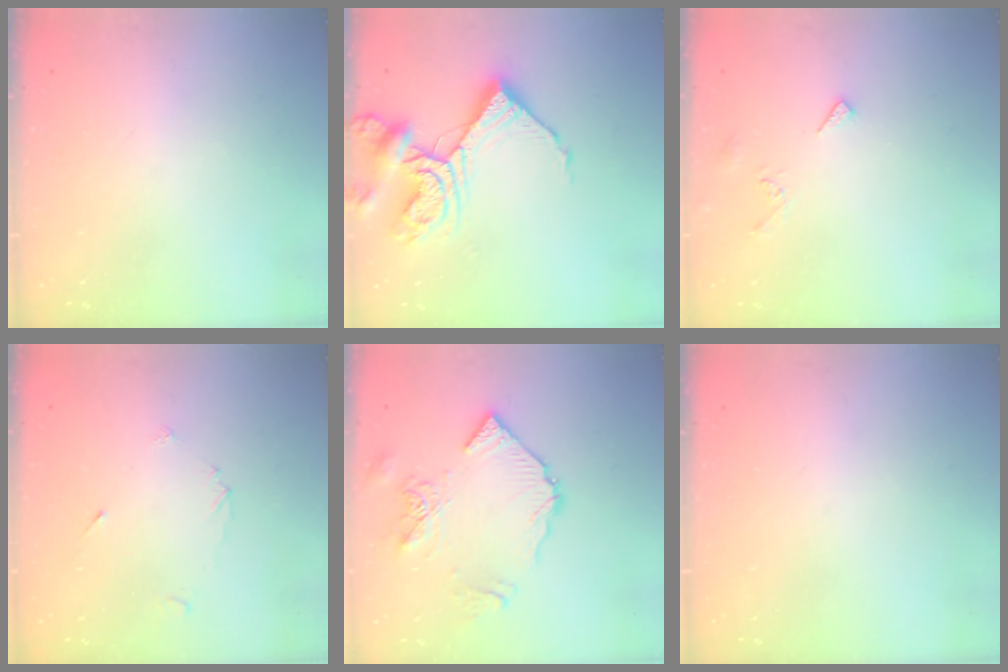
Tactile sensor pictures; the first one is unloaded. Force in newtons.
{"total": 14.7, "press": 14.6, "slide": 1.6}
{"total": 4.6, "press": 4.6, "slide": 0.4}
{"total": 3.8, "press": 3.7, "slide": 0.4}
{"total": 10.7, "press": 10.7, "slide": 1.0}
{"total": 0.0}